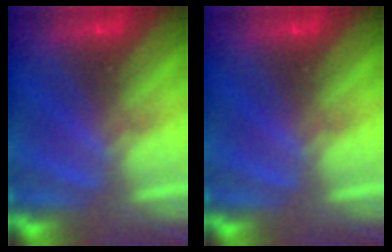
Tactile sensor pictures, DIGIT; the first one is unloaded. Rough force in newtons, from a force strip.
{"total": 0.0}